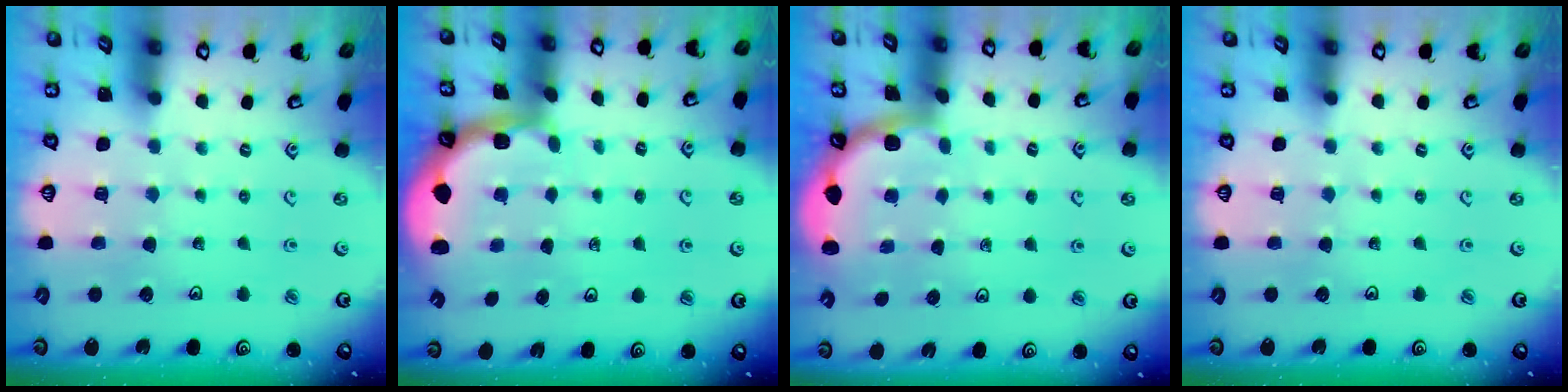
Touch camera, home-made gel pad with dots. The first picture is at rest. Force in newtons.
{"total": 1.5, "press": 1.5, "slide": 0.2}
{"total": 1.8, "press": 1.8, "slide": 0.0}
{"total": 0.0}